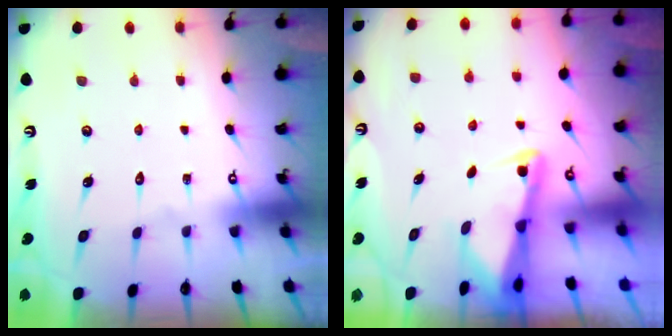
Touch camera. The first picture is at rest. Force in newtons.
{"total": 2.2, "press": 2.2, "slide": 0.3}